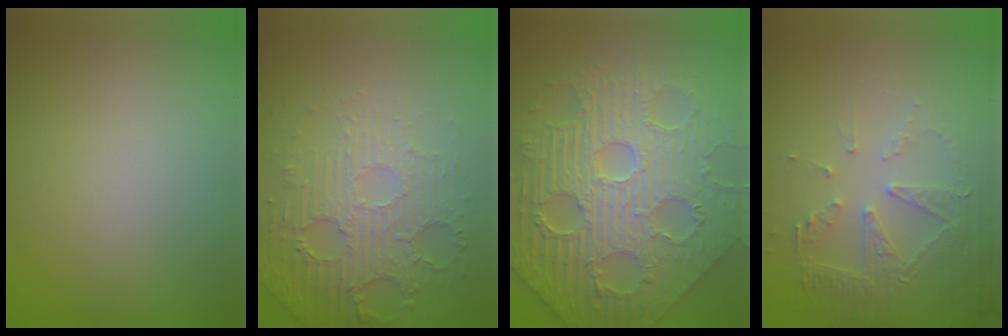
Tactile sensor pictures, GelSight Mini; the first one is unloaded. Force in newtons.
{"total": 6.1, "press": 3.8, "slide": 4.8}
{"total": 9.3, "press": 7.4, "slide": 5.6}
{"total": 5.3, "press": 3.7, "slide": 3.8}